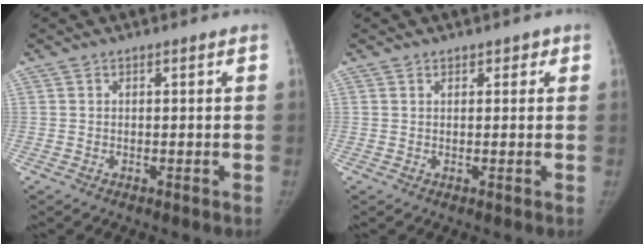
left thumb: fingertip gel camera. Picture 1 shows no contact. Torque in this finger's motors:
{"motor_torque": [0.02, 0.26, -0.06, 0.04, -0.02]}